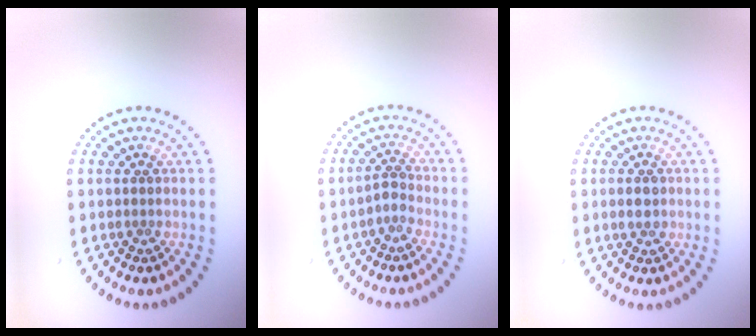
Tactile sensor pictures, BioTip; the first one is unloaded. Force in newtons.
{"total": 1.3, "press": 1.0, "slide": 0.8}
{"total": 1.9, "press": 1.9, "slide": 0.1}